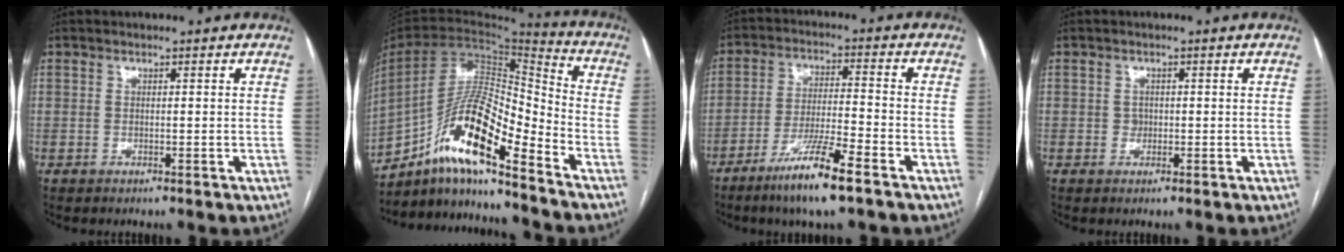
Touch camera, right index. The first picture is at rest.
{"total": 16.5, "force": [-11.1, 2.5, 12.0], "torque": [-0.228, 0.015, -0.197]}
{"total": 10.4, "force": [-6.7, 0.2, 8.0], "torque": [-0.152, -0.023, -0.124]}
{"total": 1.2, "force": [0.0, 1.1, 0.5], "torque": [-0.006, 0.002, 0.002]}